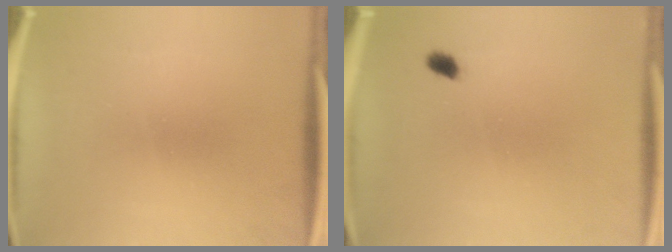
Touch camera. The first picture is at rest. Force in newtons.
{"total": 1.4}